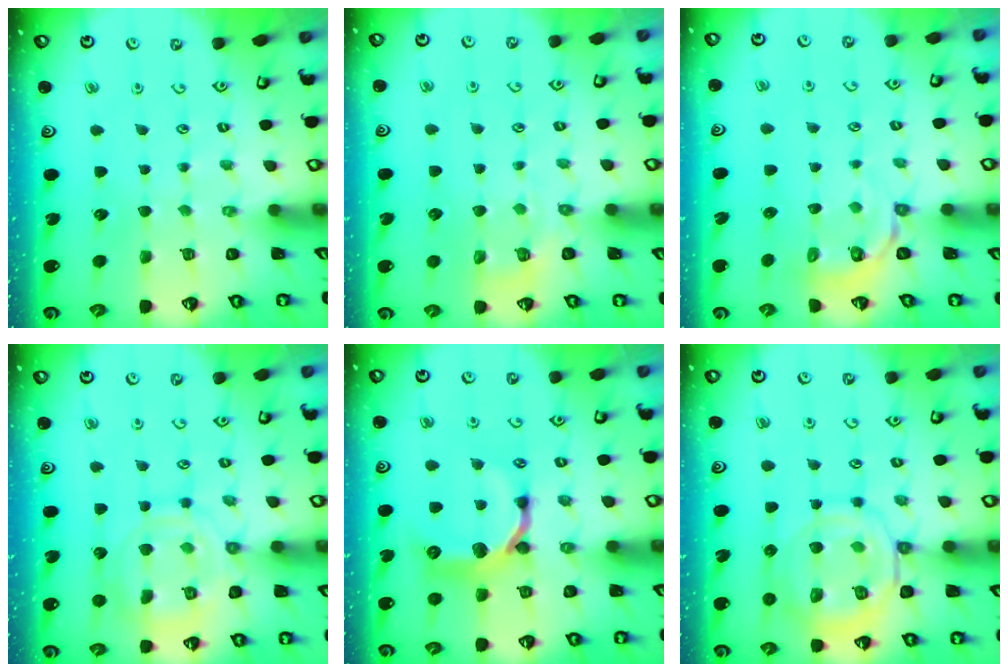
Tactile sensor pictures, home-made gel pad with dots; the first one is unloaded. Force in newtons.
{"total": 3.8, "press": 3.3, "slide": 1.8}
{"total": 4.1, "press": 3.3, "slide": 2.6}
{"total": 13.2, "press": 13.1, "slide": 1.2}
{"total": 11.9, "press": 11.9, "slide": 0.6}
{"total": 12.4, "press": 12.3, "slide": 1.5}